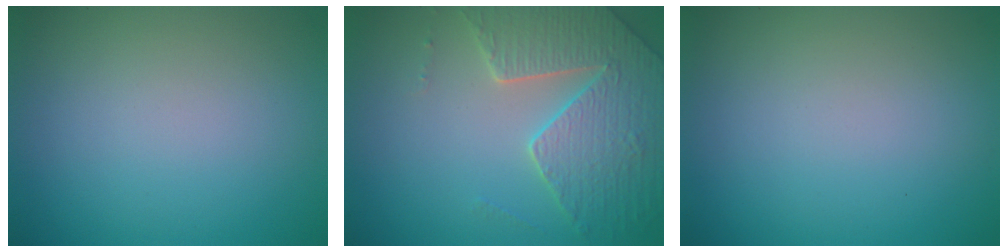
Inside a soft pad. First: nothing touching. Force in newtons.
{"total": 4.6, "press": 4.5, "slide": 1.3}
{"total": 0.0}